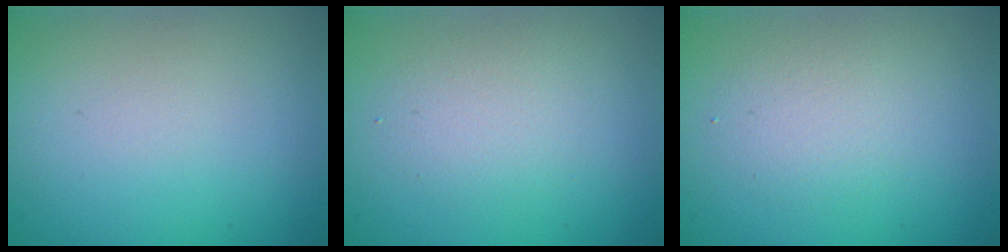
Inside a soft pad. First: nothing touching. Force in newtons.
{"total": 2.0, "press": 2.0, "slide": 0.2}
{"total": 2.2, "press": 2.2, "slide": 0.1}